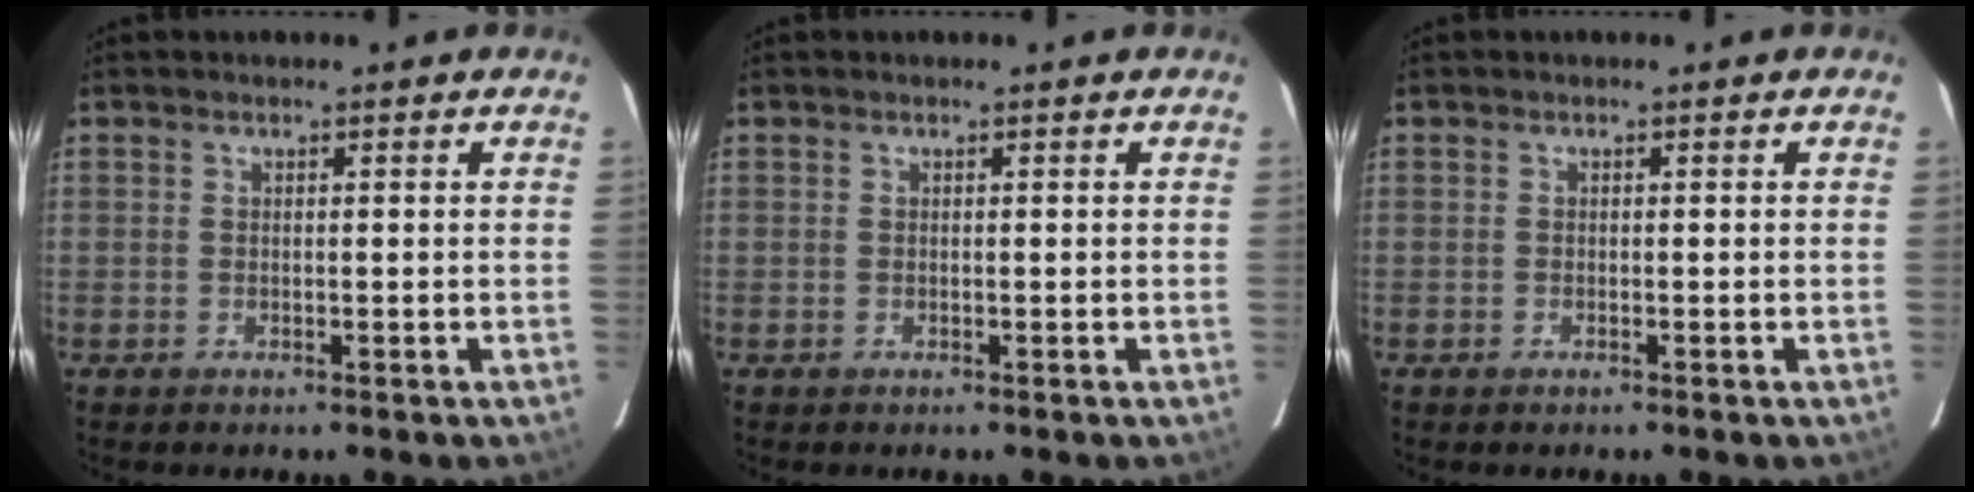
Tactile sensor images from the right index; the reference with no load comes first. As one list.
[{"total": 0.0}, {"total": 0.0}]